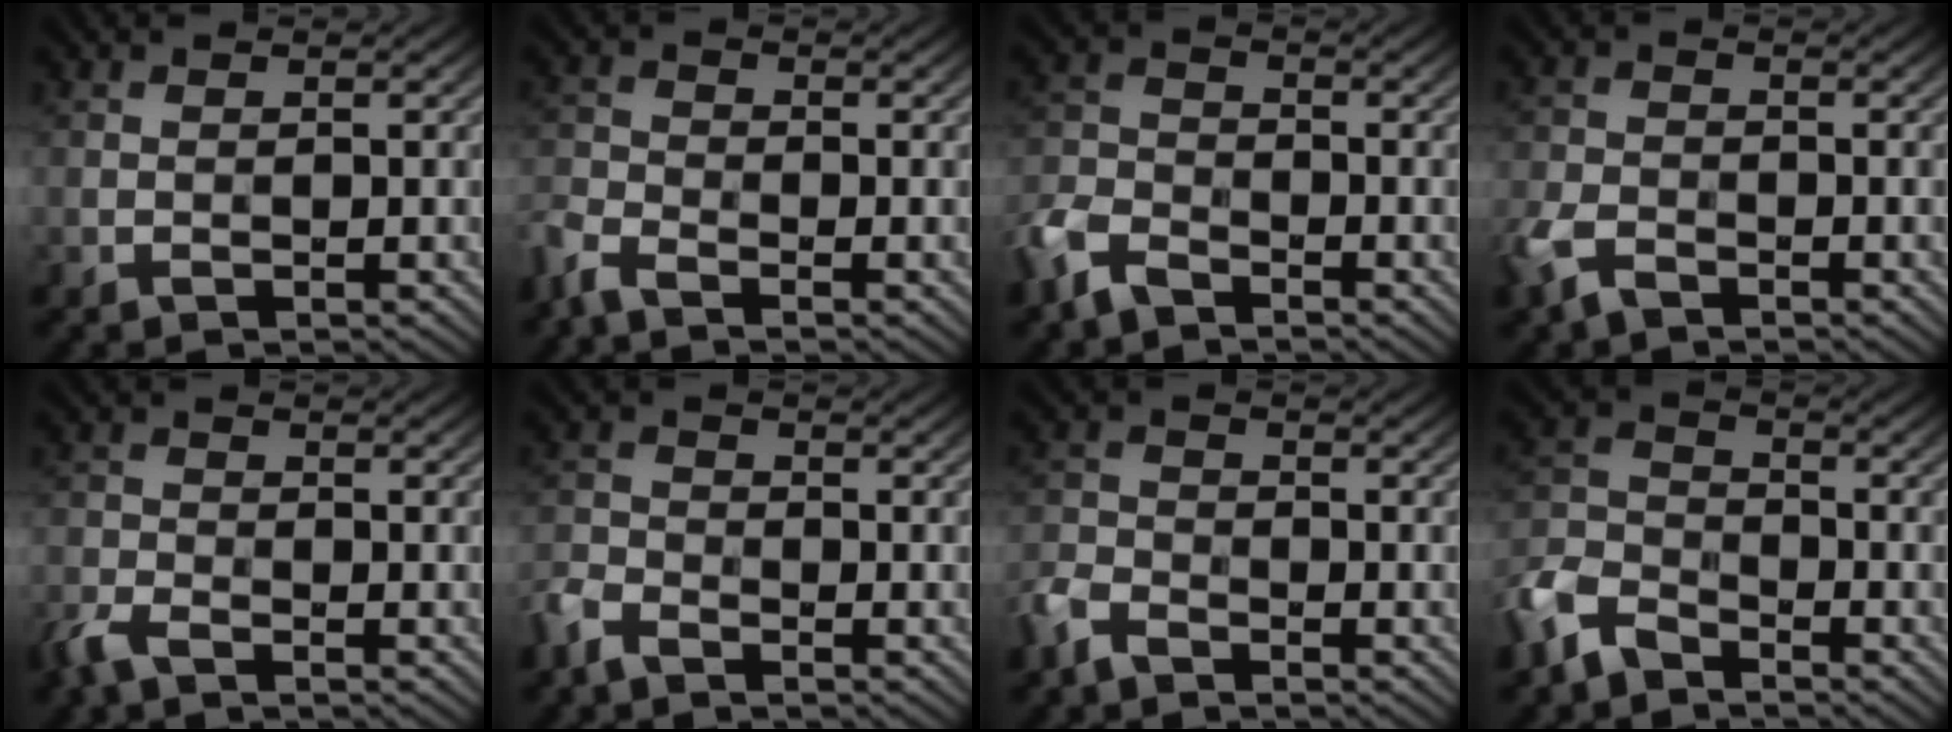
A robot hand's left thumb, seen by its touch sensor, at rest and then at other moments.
{"total": 4.2, "force": [-3.5, 1.2, 1.8], "torque": [-0.055, -0.014, -0.073]}
{"total": 6.9, "force": [-4.7, 3.7, 3.5], "torque": [-0.092, -0.016, -0.105]}
{"total": 5.4, "force": [-3.5, 2.9, 3.1], "torque": [-0.075, -0.016, -0.076]}
{"total": 3.9, "force": [-3.0, 1.4, 2.0], "torque": [-0.054, -0.013, -0.065]}
{"total": 4.3, "force": [-3.4, 1.8, 1.9], "torque": [-0.056, -0.015, -0.074]}
{"total": 4.7, "force": [-3.5, 2.3, 2.2], "torque": [-0.058, -0.013, -0.081]}
{"total": 7.7, "force": [-5.6, 3.8, 3.7], "torque": [-0.095, -0.012, -0.126]}